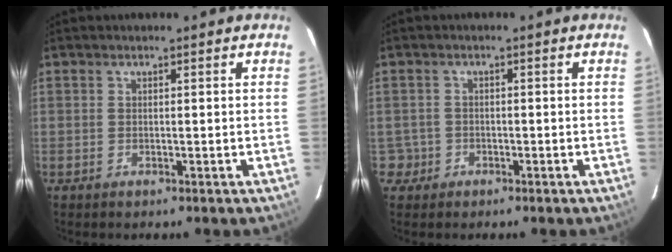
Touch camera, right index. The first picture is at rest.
{"total": 2.9, "force": [-1.0, 2.8, -0.1], "torque": [0.003, 0.018, -0.014]}